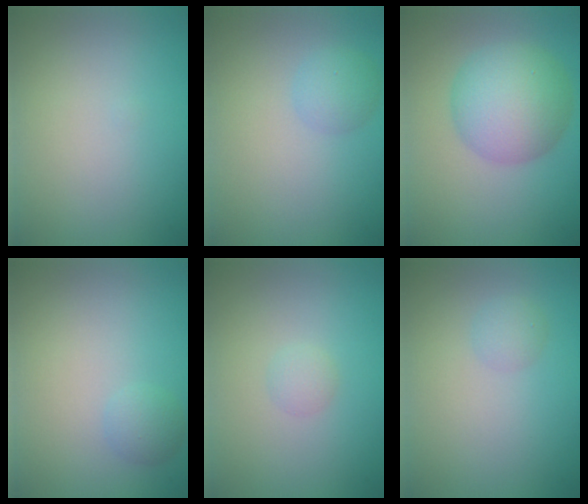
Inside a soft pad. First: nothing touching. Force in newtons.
{"total": 1.8, "press": 1.8, "slide": 0.1}
{"total": 6.9, "press": 6.9, "slide": 0.1}
{"total": 1.3, "press": 1.3, "slide": 0.0}
{"total": 1.0, "press": 1.0, "slide": 0.0}
{"total": 1.2, "press": 1.2, "slide": 0.0}